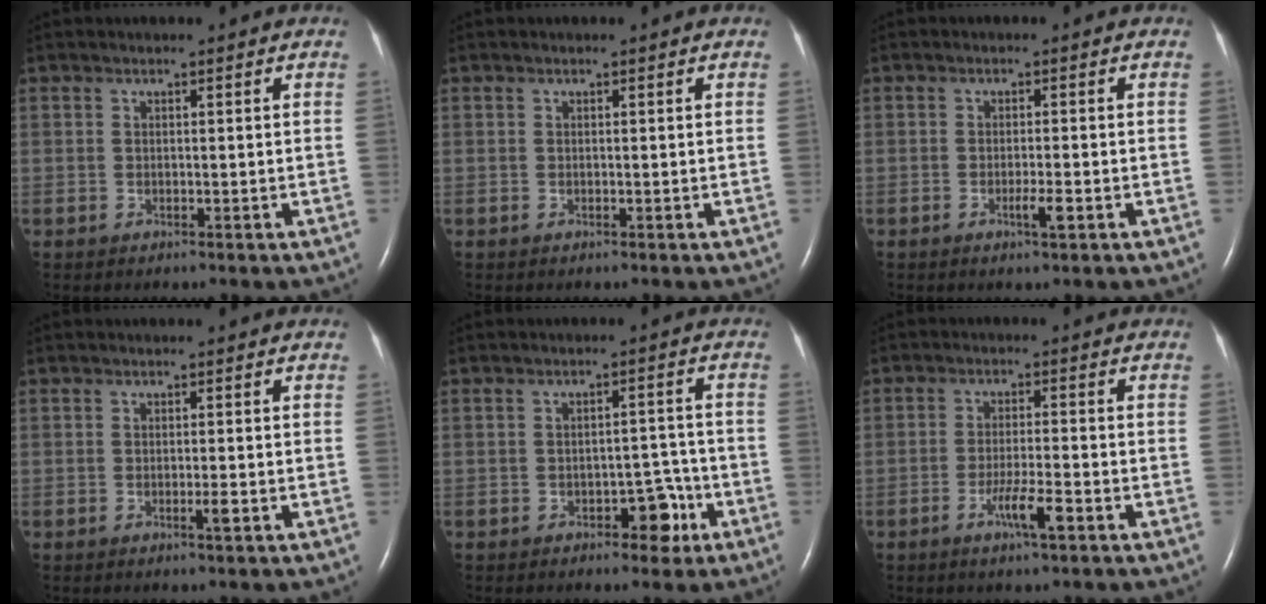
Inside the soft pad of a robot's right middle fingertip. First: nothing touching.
{"total": 0.0}
{"total": 2.1, "force": [-0.9, 0.1, 1.9], "torque": [-0.035, -0.003, -0.015]}
{"total": 1.2, "force": [-0.5, -0.1, 1.1], "torque": [-0.023, -0.003, -0.008]}
{"total": 4.5, "force": [-2.5, 2.3, 3.0], "torque": [-0.033, 0.016, -0.031]}
{"total": 4.5, "force": [-2.4, 0.1, 3.9], "torque": [-0.075, -0.005, -0.044]}